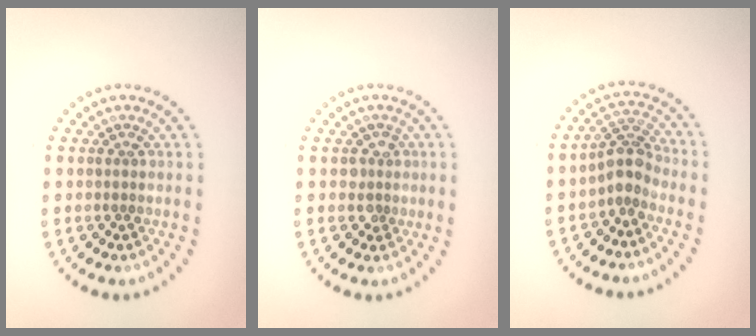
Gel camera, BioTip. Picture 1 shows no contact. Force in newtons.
{"total": 1.4, "press": 1.3, "slide": 0.7}
{"total": 2.6, "press": 2.0, "slide": 1.7}